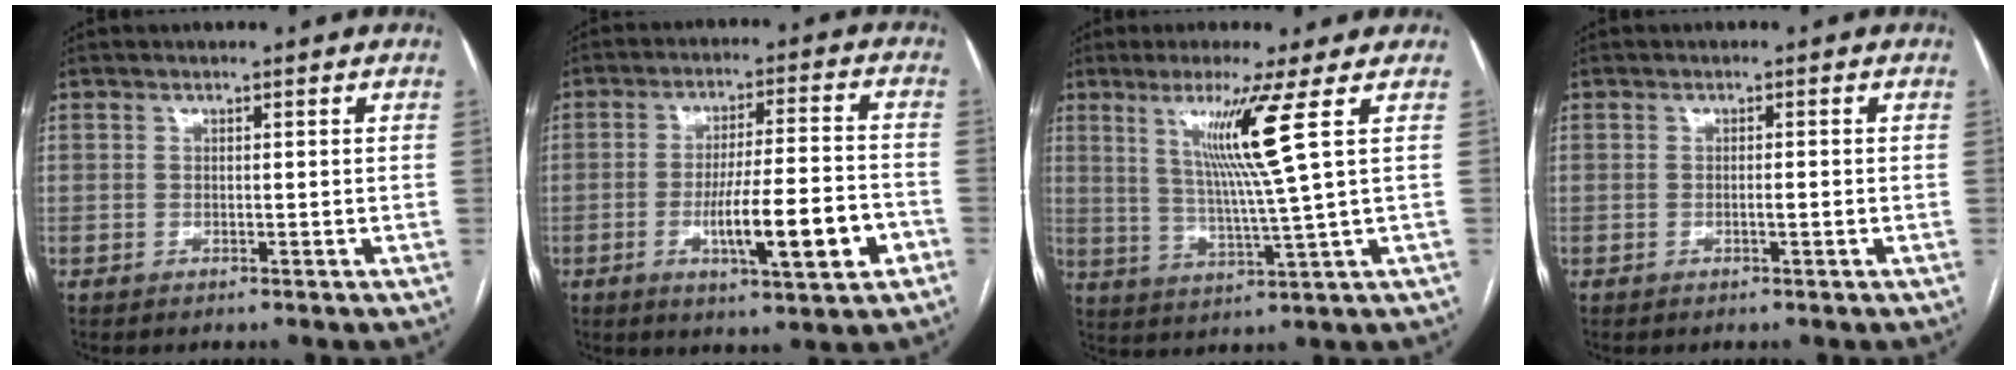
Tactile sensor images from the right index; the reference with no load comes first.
{"total": 12.2, "force": [-4.2, 1.4, 11.3], "torque": [-0.183, 0.000, -0.061]}
{"total": 9.0, "force": [3.5, -2.9, 7.8], "torque": [-0.143, -0.017, 0.071]}
{"total": 0.9, "force": [-0.3, 0.0, 0.8], "torque": [-0.015, 0.001, -0.005]}